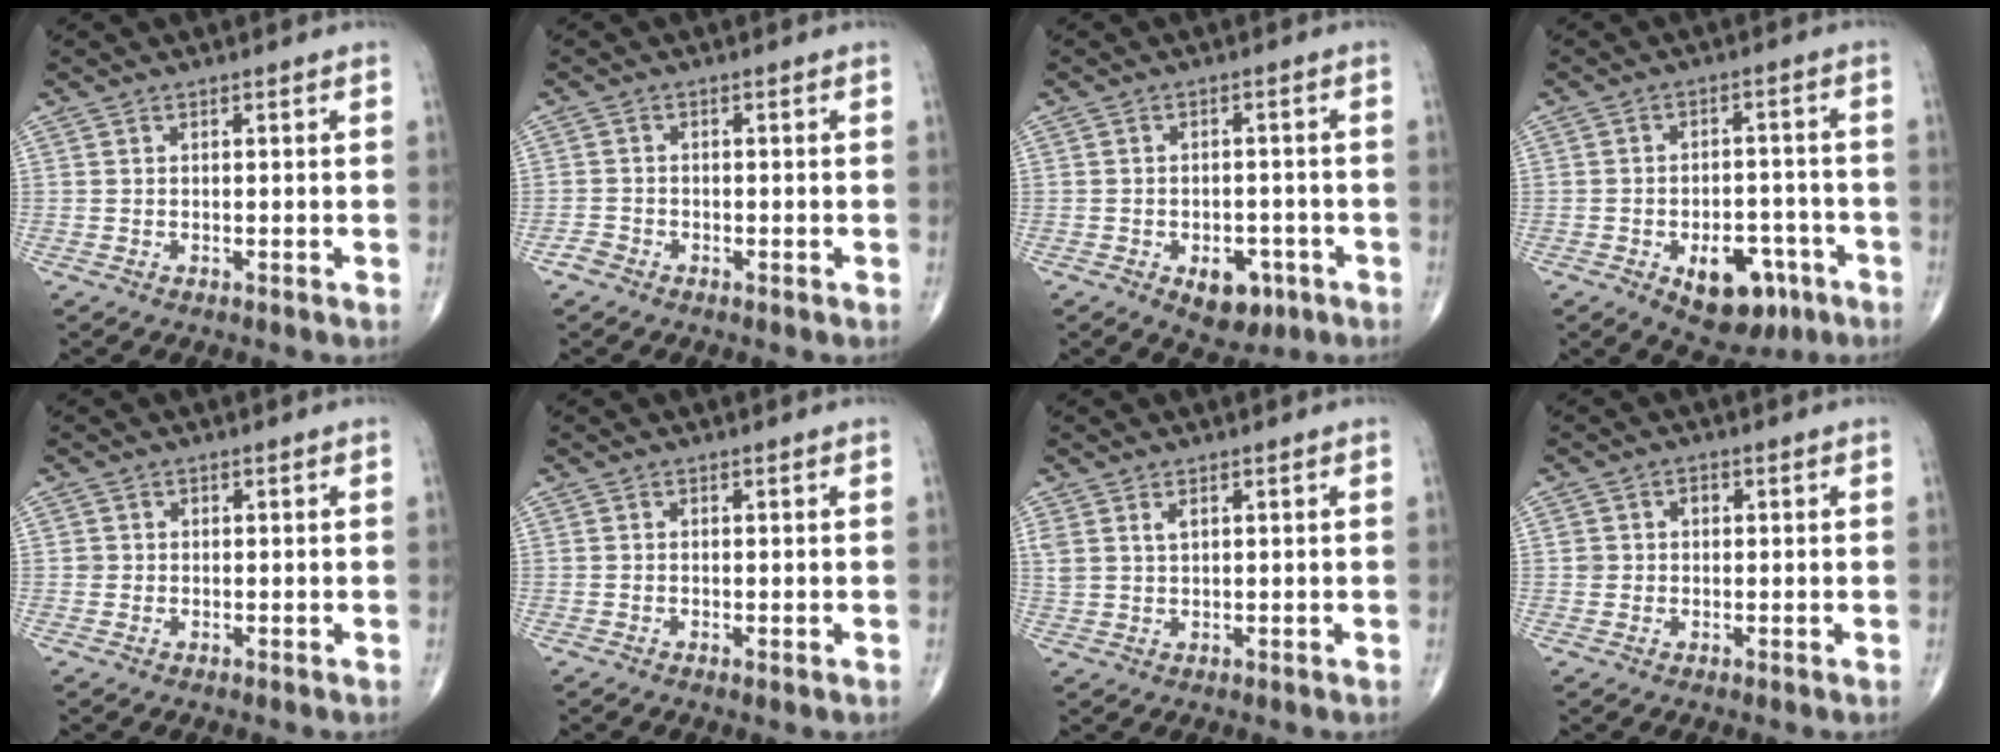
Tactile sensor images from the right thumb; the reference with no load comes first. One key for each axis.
{"total": 1.6, "fx": -1.2, "fy": 1.0, "fz": 0.3, "tx": -0.006, "ty": 0.002, "tz": -0.028}
{"total": 7.0, "fx": -3.1, "fy": 4.4, "fz": 4.4, "tx": -0.037, "ty": 0.015, "tz": -0.035}
{"total": 11.6, "fx": -5.4, "fy": 6.8, "fz": 7.8, "tx": -0.075, "ty": 0.032, "tz": -0.066}
{"total": 1.0, "fx": 0.0, "fy": 1.0, "fz": 0.0, "tx": 0.008, "ty": 0.004, "tz": -0.001}
{"total": 0.6, "fx": -0.2, "fy": 0.2, "fz": 0.6, "tx": -0.014, "ty": -0.004, "tz": -0.003}
{"total": 2.5, "fx": 1.3, "fy": 1.3, "fz": 1.8, "tx": -0.041, "ty": 0.004, "tz": 0.033}
{"total": 2.3, "fx": 0.4, "fy": 2.1, "fz": 0.9, "tx": -0.002, "ty": 0.003, "tz": 0.005}